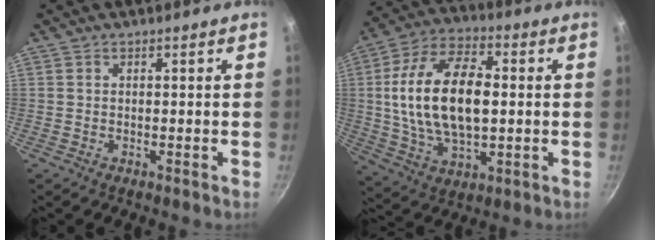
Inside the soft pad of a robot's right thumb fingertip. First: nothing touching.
{"total": 19.8, "force": [1.2, 10.5, 16.8], "torque": [-0.309, 0.013, 0.023]}